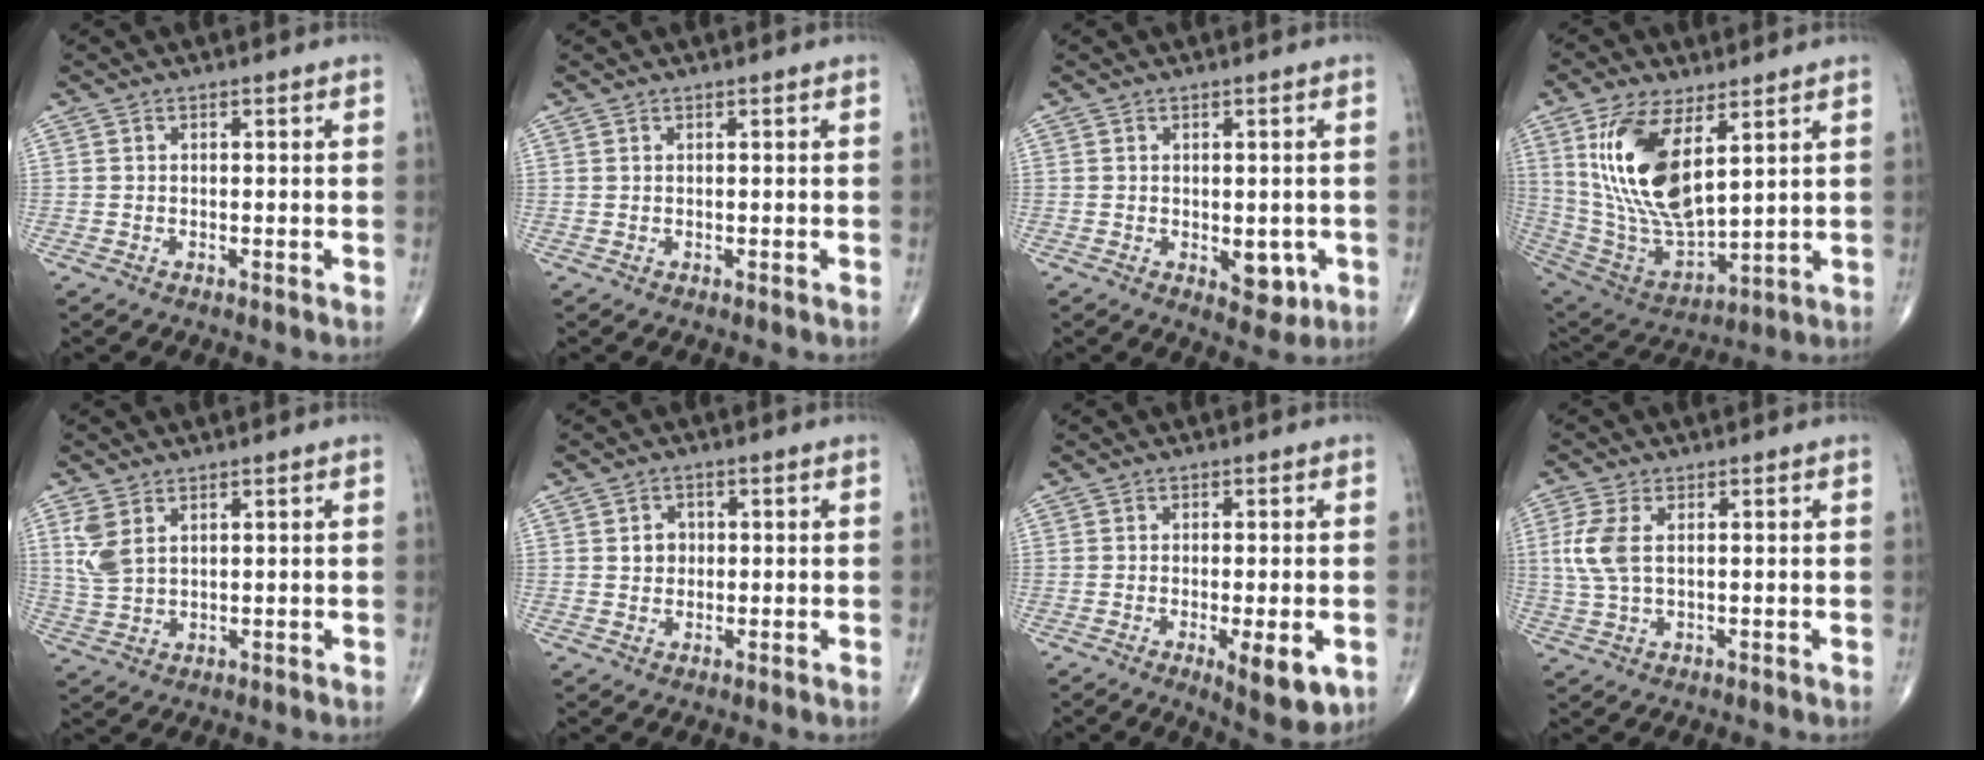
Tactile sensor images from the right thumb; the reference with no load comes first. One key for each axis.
{"total": 0.0}
{"total": 5.0, "fx": -1.1, "fy": 2.9, "fz": 3.9, "tx": -0.024, "ty": -0.005, "tz": -0.008}
{"total": 18.9, "fx": 6.6, "fy": 8.4, "fz": 15.6, "tx": -0.301, "ty": -0.029, "tz": 0.142}
{"total": 5.2, "fx": 2.3, "fy": 3.0, "fz": 3.6, "tx": -0.080, "ty": -0.003, "tz": 0.057}
{"total": 2.7, "fx": 0.3, "fy": 2.4, "fz": 1.3, "tx": -0.002, "ty": 0.003, "tz": 0.002}
{"total": 7.9, "fx": -2.5, "fy": 2.4, "fz": 7.1, "tx": -0.091, "ty": -0.014, "tz": -0.030}
{"total": 5.9, "fx": 1.0, "fy": 2.9, "fz": 5.0, "tx": -0.134, "ty": 0.005, "tz": 0.023}